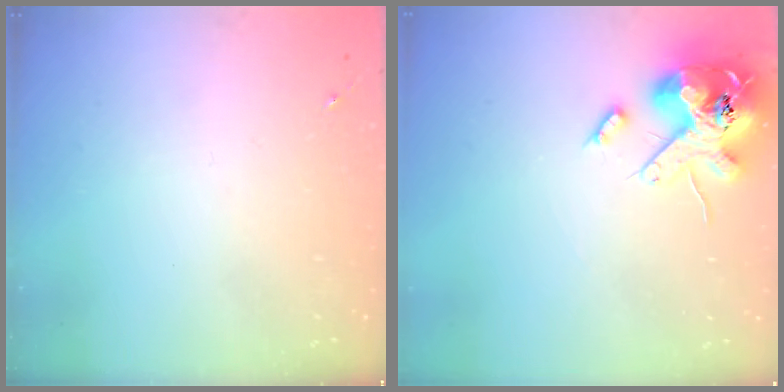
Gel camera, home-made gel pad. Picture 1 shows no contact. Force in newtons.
{"total": 15.3, "press": 15.1, "slide": 2.5}